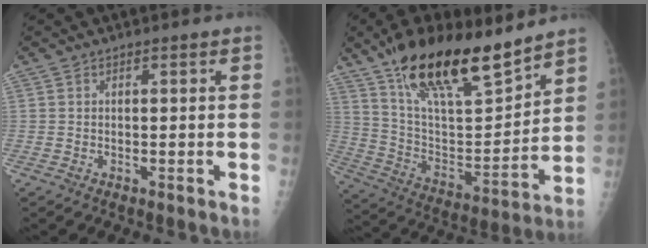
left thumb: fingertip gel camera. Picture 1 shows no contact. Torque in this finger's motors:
{"motor_torque": [1.56, 0.52, 1.48, -1.29, 0.43]}